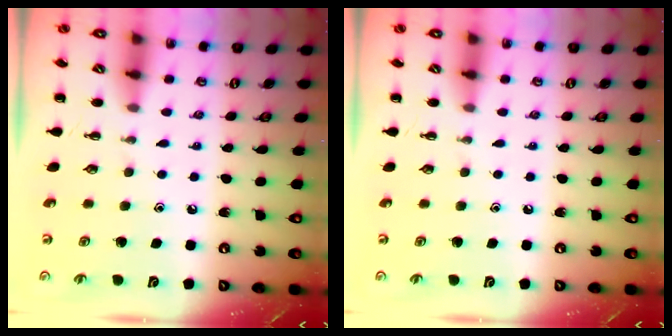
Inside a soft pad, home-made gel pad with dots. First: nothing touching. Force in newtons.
{"total": 0.0}